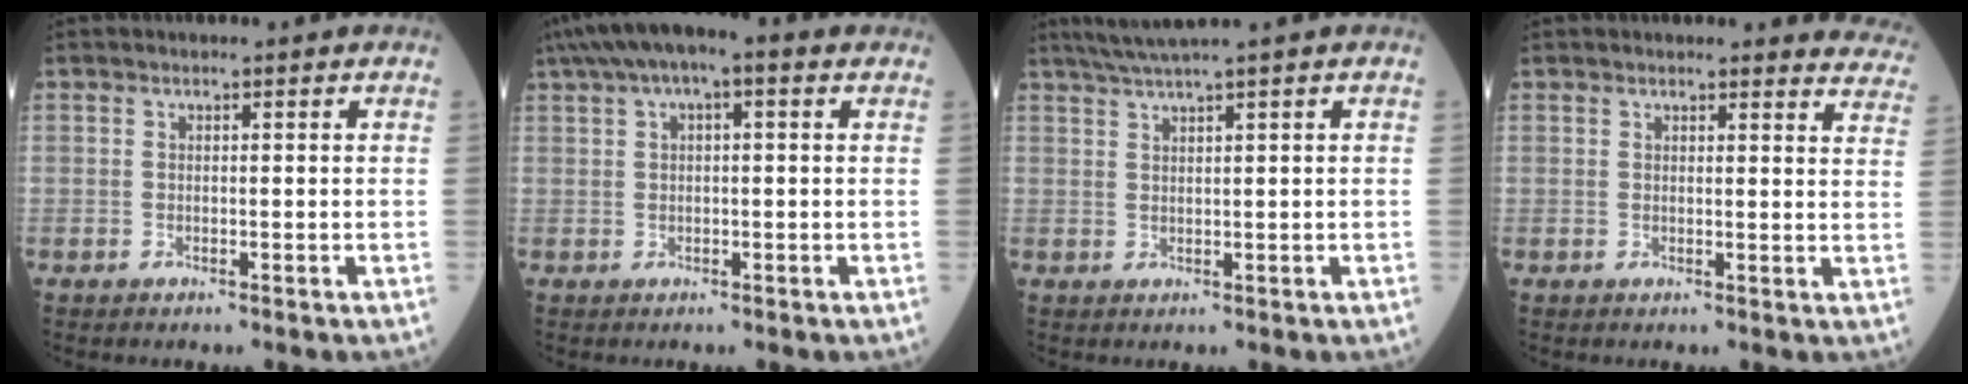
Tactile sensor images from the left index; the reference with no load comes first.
{"total": 8.2, "force": [4.3, 2.4, 6.6], "torque": [-0.118, 0.046, 0.062]}
{"total": 3.6, "force": [2.7, -1.1, 2.1], "torque": [-0.047, 0.008, 0.057]}
{"total": 9.1, "force": [9.0, 1.4, 0.5], "torque": [0.042, -0.045, 0.051]}